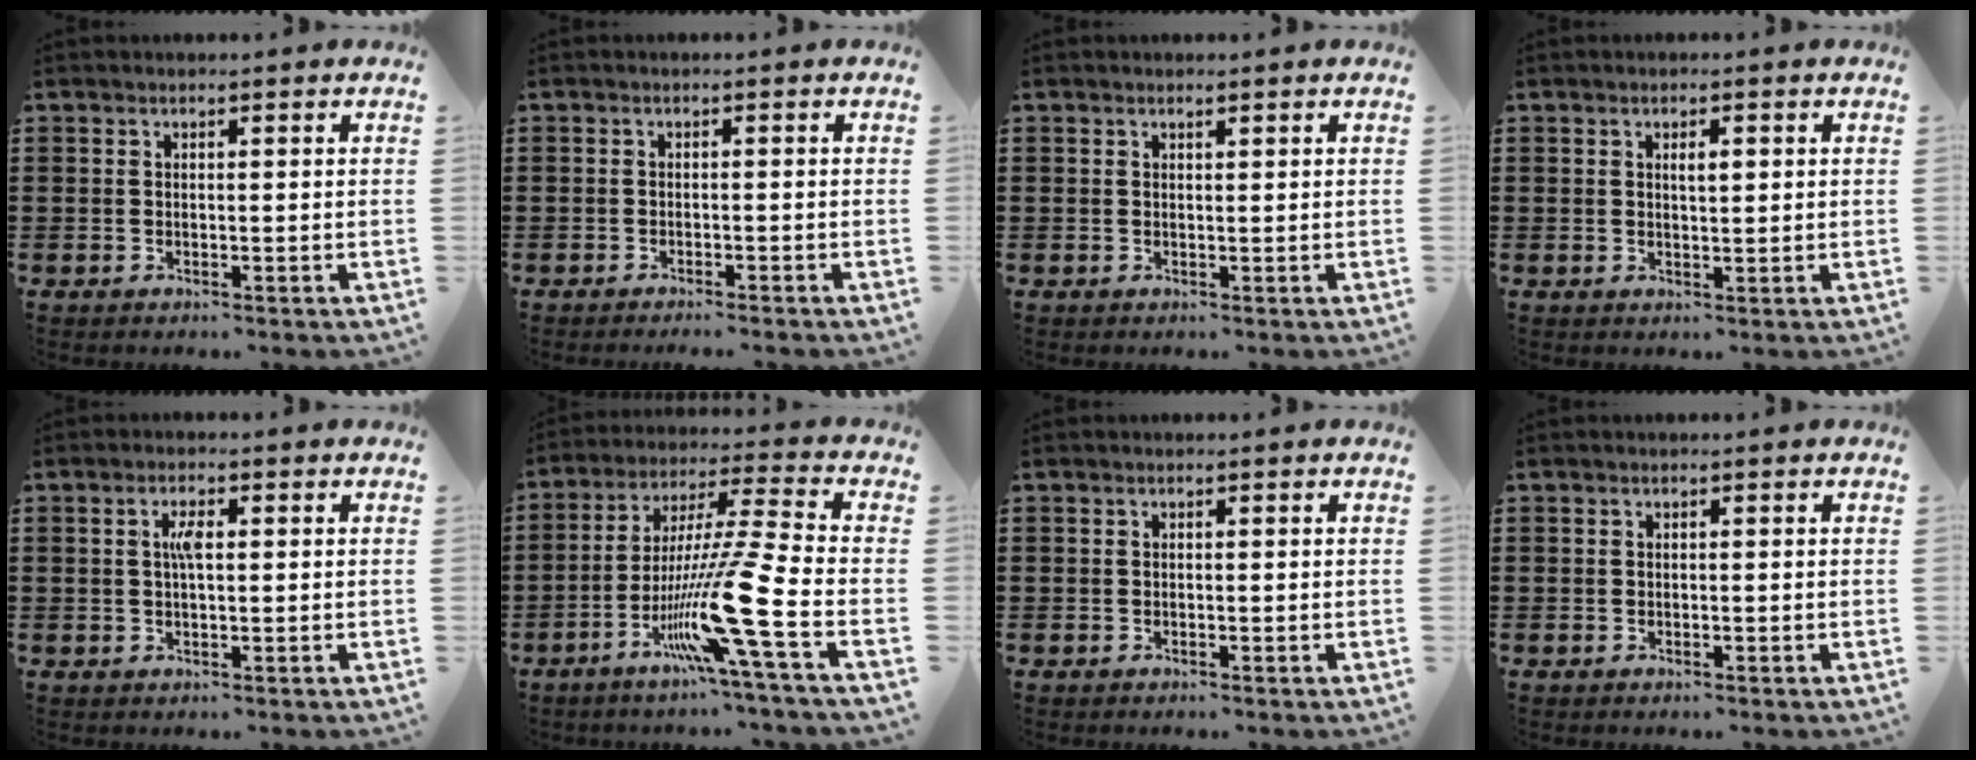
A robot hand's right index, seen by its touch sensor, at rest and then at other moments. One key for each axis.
{"total": 1.0, "fx": -0.9, "fy": -0.2, "fz": 0.2, "tx": -0.005, "ty": -0.001, "tz": -0.018}
{"total": 0.5, "fx": 0.4, "fy": 0.2, "fz": 0.2, "tx": -0.005, "ty": 0.002, "tz": 0.008}
{"total": 1.9, "fx": 0.5, "fy": 0.6, "fz": 1.7, "tx": -0.026, "ty": 0.002, "tz": 0.005}
{"total": 2.8, "fx": 0.5, "fy": 0.9, "fz": 2.6, "tx": -0.055, "ty": 0.006, "tz": 0.005}
{"total": 15.5, "fx": -6.7, "fy": -0.3, "fz": 14.0, "tx": -0.271, "ty": -0.012, "tz": -0.125}
{"total": 0.0}
{"total": 0.0}